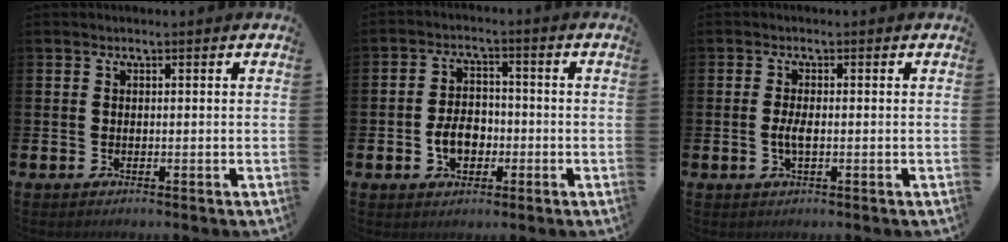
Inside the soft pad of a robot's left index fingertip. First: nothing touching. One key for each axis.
{"total": 4.7, "fx": -1.4, "fy": 3.4, "fz": 2.9, "tx": -0.040, "ty": 0.000, "tz": -0.032}
{"total": 2.1, "fx": -0.3, "fy": 0.7, "fz": 2.0, "tx": -0.036, "ty": -0.002, "tz": -0.006}